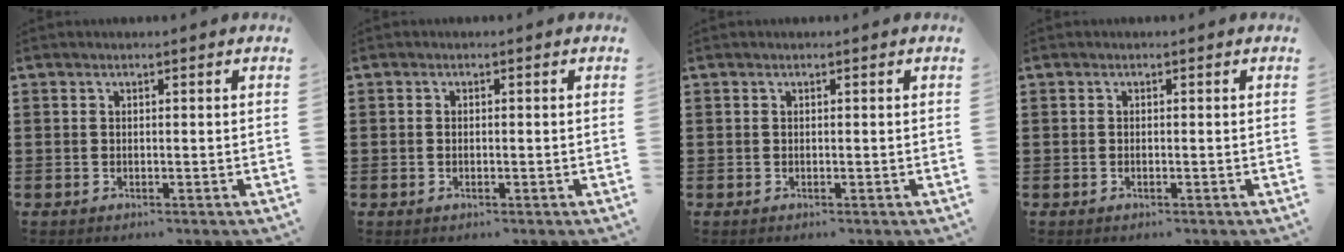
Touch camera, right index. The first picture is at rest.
{"total": 0.8, "force": [-0.2, 0.4, 0.7], "torque": [-0.015, 0.000, -0.003]}
{"total": 0.0}
{"total": 0.0}